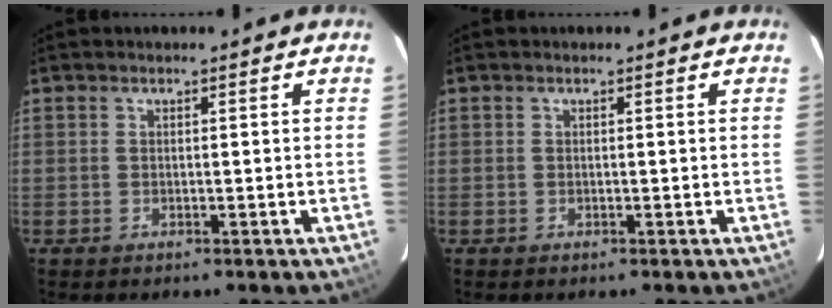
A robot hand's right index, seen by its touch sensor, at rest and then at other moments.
{"total": 0.0}